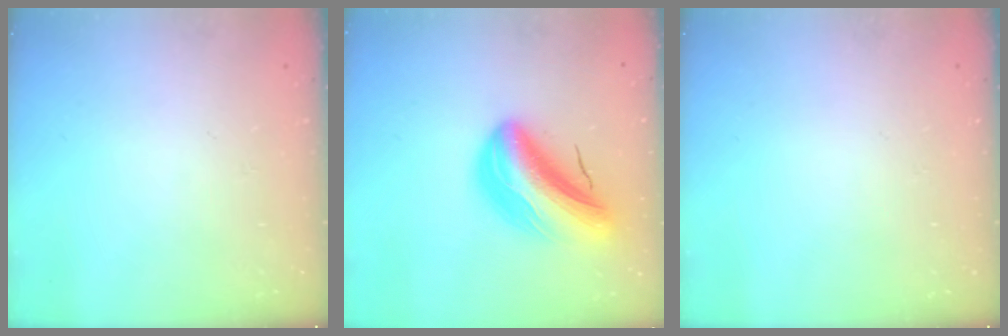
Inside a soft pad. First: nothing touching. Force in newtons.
{"total": 15.2, "press": 14.6, "slide": 4.3}
{"total": 0.0}